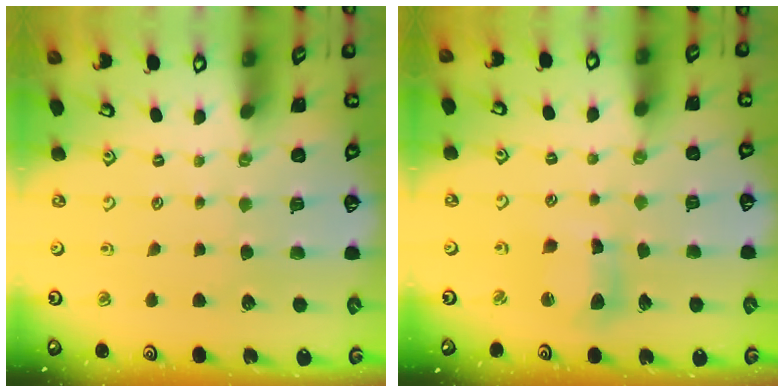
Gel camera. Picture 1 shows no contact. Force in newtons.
{"total": 8.0, "press": 7.9, "slide": 1.2}